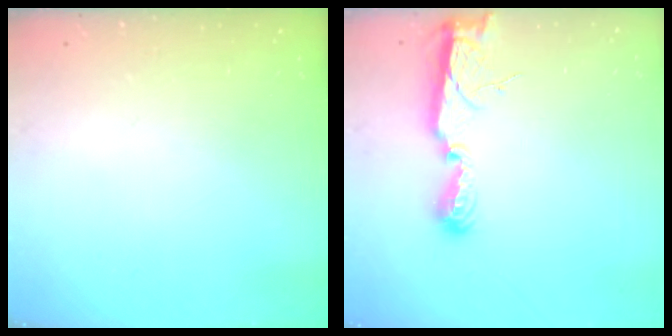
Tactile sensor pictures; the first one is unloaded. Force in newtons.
{"total": 8.4, "press": 8.4, "slide": 0.5}